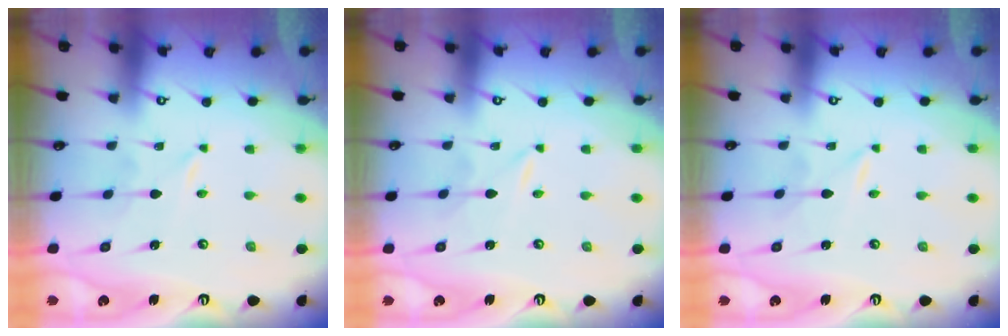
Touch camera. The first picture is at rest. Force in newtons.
{"total": 0.0}
{"total": 0.0}